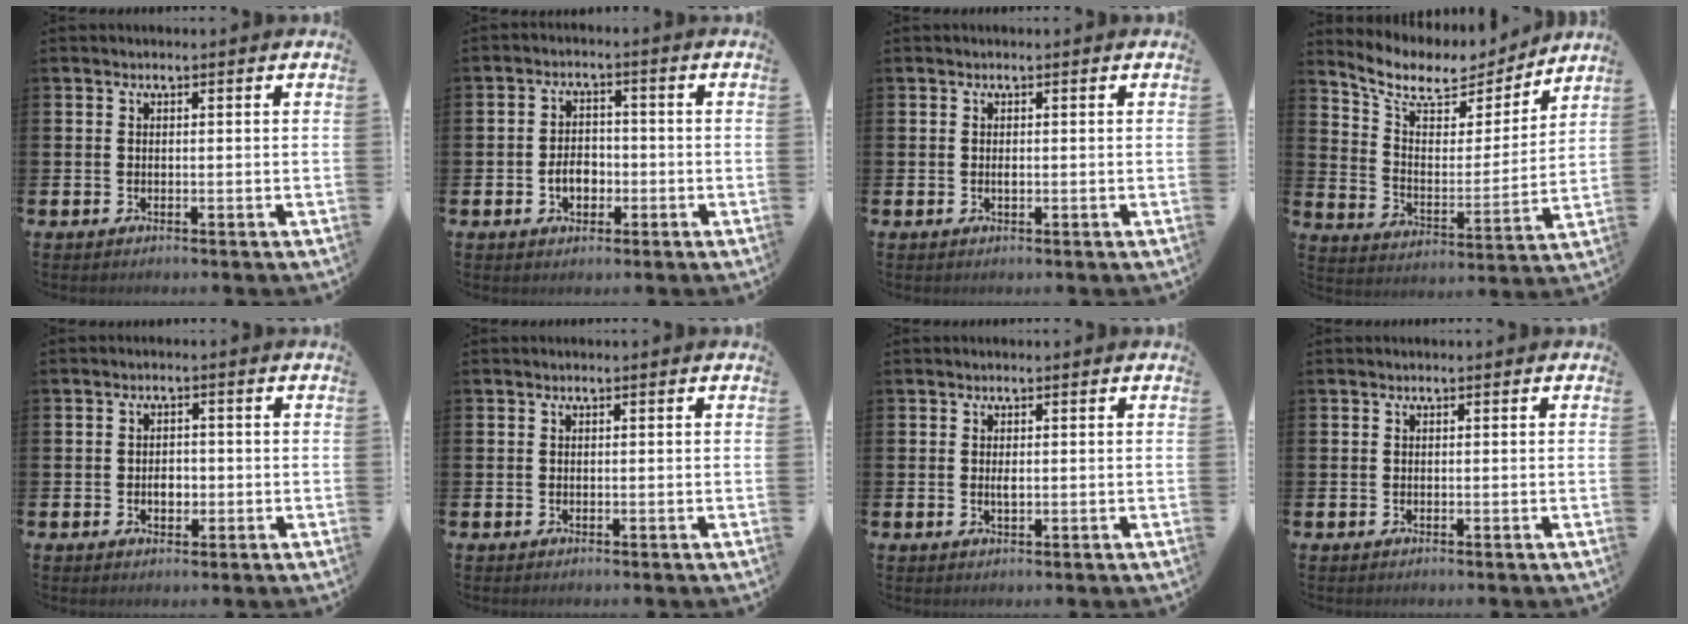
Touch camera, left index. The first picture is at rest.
{"total": 3.7, "force": [-1.2, 2.6, 2.4], "torque": [-0.027, -0.004, -0.028]}
{"total": 0.5, "force": [0.0, 0.2, 0.5], "torque": [-0.015, 0.000, 0.000]}
{"total": 8.7, "force": [7.5, 3.5, 2.9], "torque": [-0.094, -0.051, 0.128]}
{"total": 2.2, "force": [-0.5, 1.7, 1.4], "torque": [-0.007, -0.004, -0.015]}
{"total": 0.0}
{"total": 1.1, "force": [0.1, 0.4, 1.0], "torque": [-0.017, -0.001, 0.001]}
{"total": 0.0}